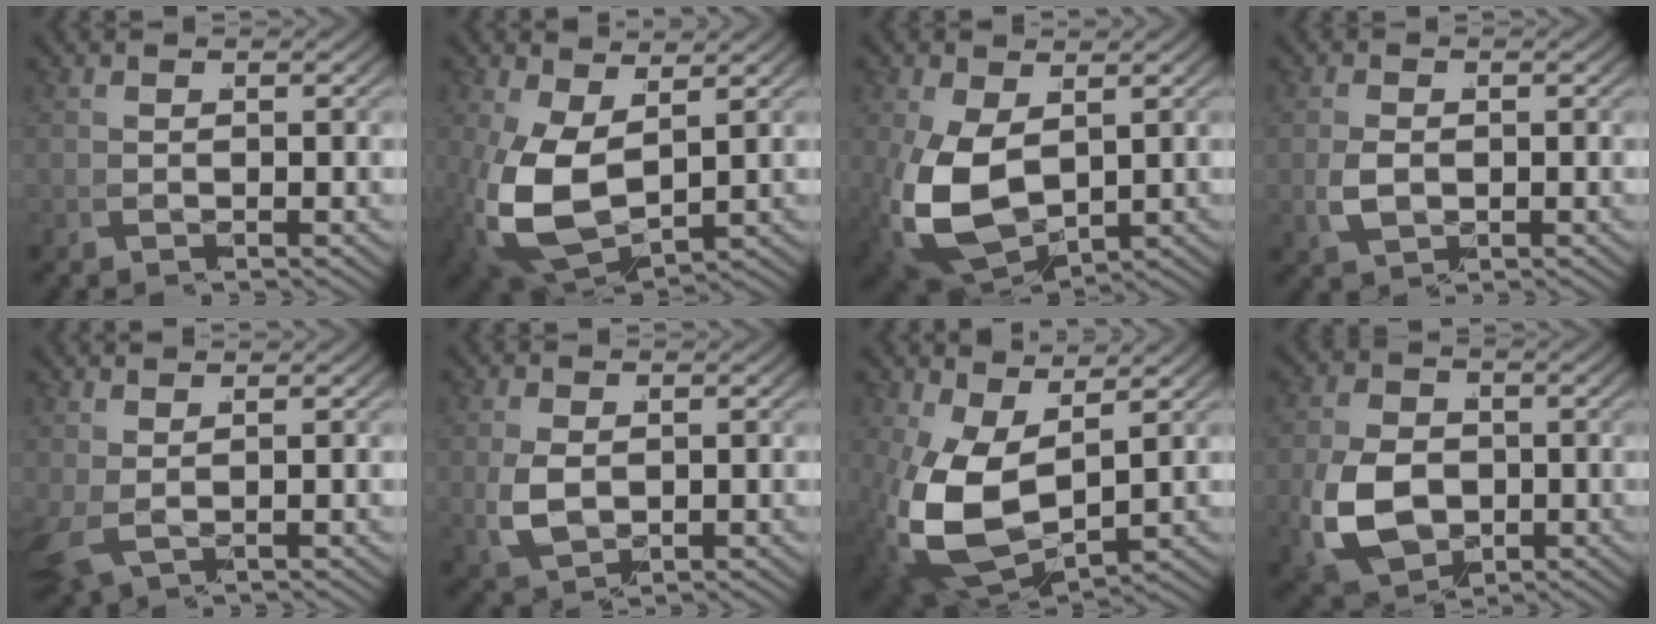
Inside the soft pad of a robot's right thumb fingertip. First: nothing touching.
{"total": 8.9, "force": [-0.7, 5.7, 6.8], "torque": [-0.194, -0.056, 0.026]}
{"total": 9.8, "force": [-1.4, 6.9, 6.9], "torque": [-0.193, -0.064, 0.014]}
{"total": 2.6, "force": [-0.1, 1.9, 1.8], "torque": [-0.050, -0.010, 0.012]}
{"total": 1.8, "force": [0.9, 0.8, 1.3], "torque": [-0.038, -0.004, 0.029]}
{"total": 4.1, "force": [0.2, 2.9, 2.8], "torque": [-0.081, -0.020, 0.026]}
{"total": 9.8, "force": [-0.3, 5.9, 7.8], "torque": [-0.216, -0.060, 0.033]}
{"total": 9.0, "force": [-1.3, 6.8, 5.8], "torque": [-0.140, -0.038, 0.002]}